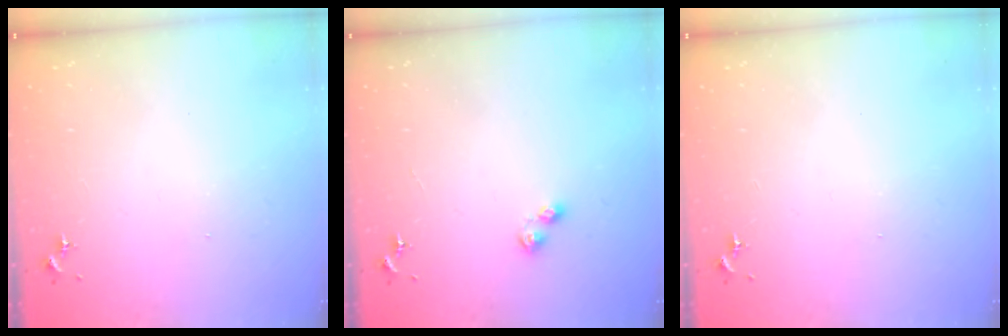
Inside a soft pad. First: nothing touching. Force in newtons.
{"total": 4.5, "press": 4.5, "slide": 0.5}
{"total": 0.0}